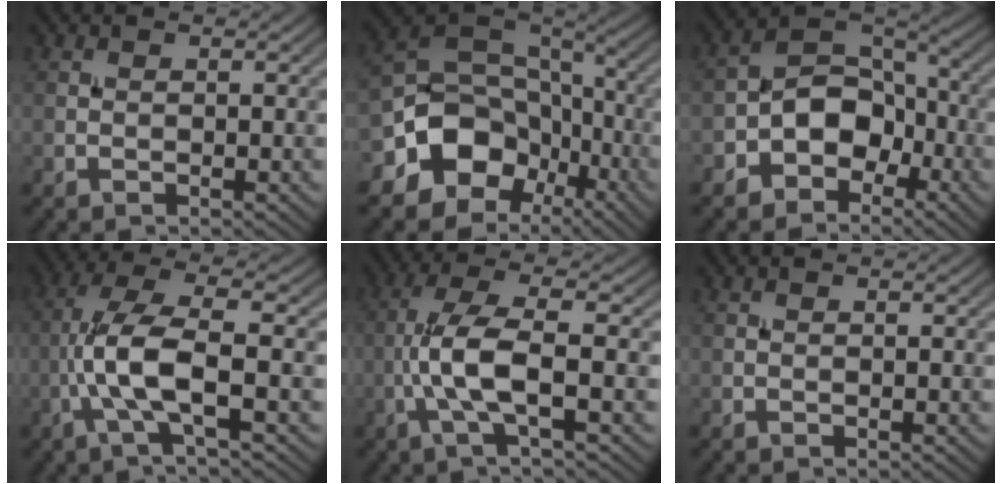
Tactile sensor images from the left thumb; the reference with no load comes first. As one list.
[{"total": 13.8, "force": [-5.6, 10.5, 7.2], "torque": [-0.153, -0.030, -0.105]}, {"total": 8.1, "force": [-3.7, 5.7, 4.5], "torque": [-0.071, 0.009, -0.084]}, {"total": 8.0, "force": [-2.0, 2.0, 7.5], "torque": [-0.154, 0.015, -0.050]}, {"total": 7.0, "force": [-1.5, 1.6, 6.6], "torque": [-0.138, 0.016, -0.040]}, {"total": 0.0}]